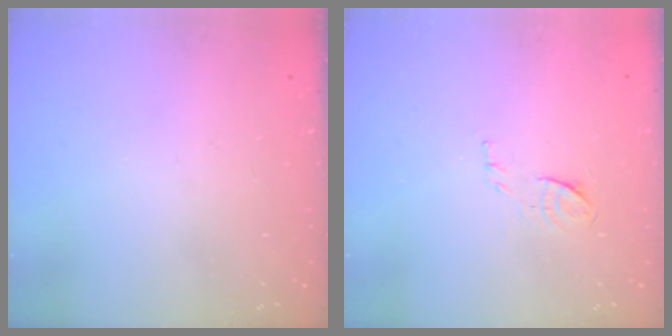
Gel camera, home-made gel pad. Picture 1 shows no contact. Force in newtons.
{"total": 6.5, "press": 6.4, "slide": 1.1}